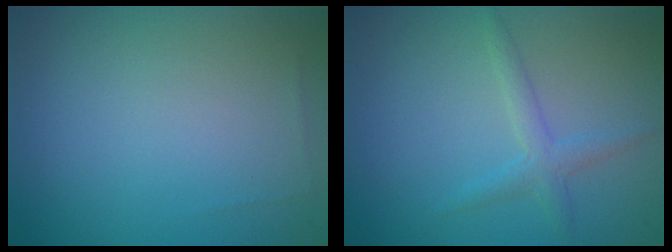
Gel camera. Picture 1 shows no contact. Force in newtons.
{"total": 1.7, "press": 1.7, "slide": 0.1}